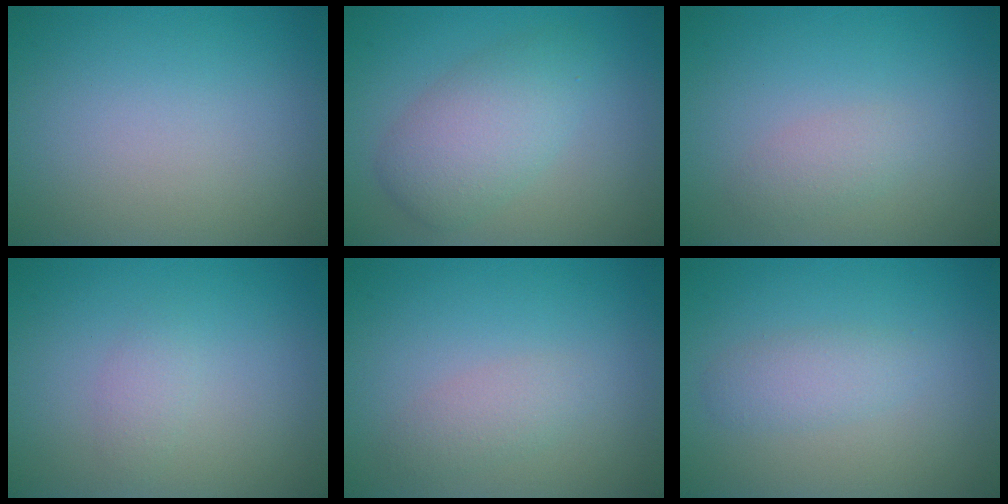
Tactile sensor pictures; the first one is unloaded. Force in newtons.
{"total": 4.5, "press": 4.5, "slide": 0.2}
{"total": 1.3, "press": 1.3, "slide": 0.0}
{"total": 1.2, "press": 1.2, "slide": 0.0}
{"total": 1.6, "press": 1.6, "slide": 0.1}
{"total": 1.8, "press": 1.8, "slide": 0.0}